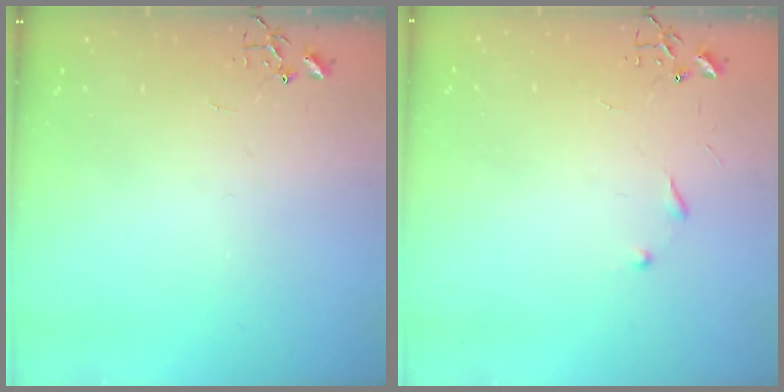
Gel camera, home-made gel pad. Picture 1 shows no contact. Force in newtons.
{"total": 6.0, "press": 6.0, "slide": 0.6}